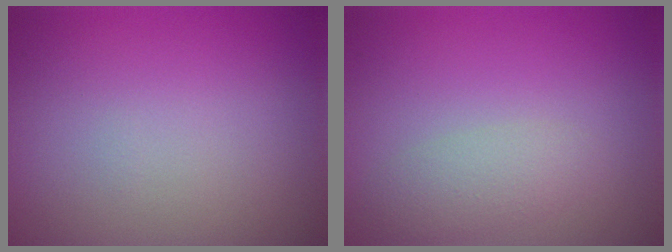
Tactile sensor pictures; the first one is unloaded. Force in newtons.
{"total": 2.0, "press": 2.0, "slide": 0.1}